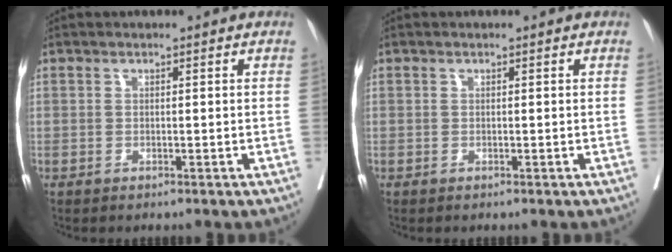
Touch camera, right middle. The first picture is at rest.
{"total": 0.0}